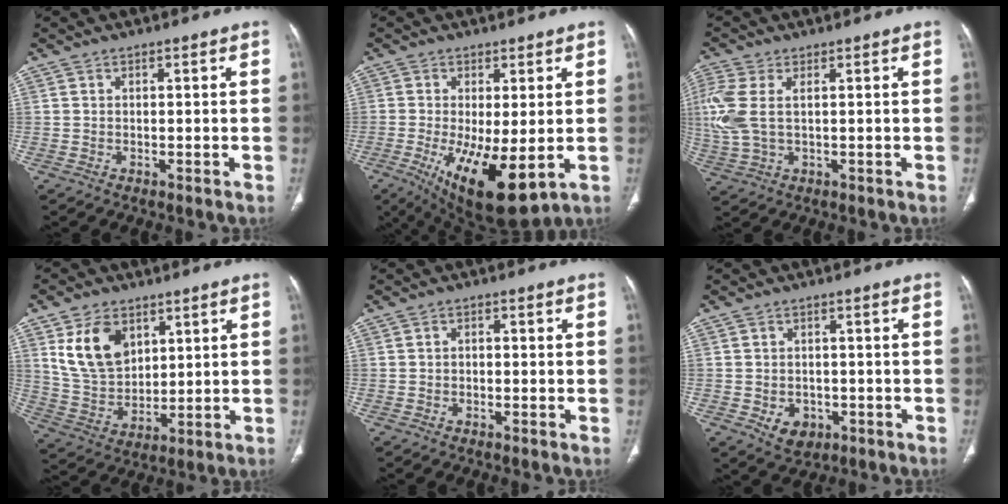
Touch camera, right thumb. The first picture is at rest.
{"total": 14.1, "force": [-3.1, 5.2, 12.7], "torque": [-0.221, -0.029, -0.032]}
{"total": 8.9, "force": [1.5, 4.8, 7.3], "torque": [-0.210, 0.009, 0.037]}
{"total": 12.4, "force": [5.4, 8.2, 7.5], "torque": [-0.114, -0.023, 0.119]}
{"total": 1.3, "force": [-0.3, 1.0, 0.7], "torque": [-0.007, 0.007, -0.007]}
{"total": 4.9, "force": [-1.7, 3.8, 2.6], "torque": [-0.029, 0.007, -0.012]}